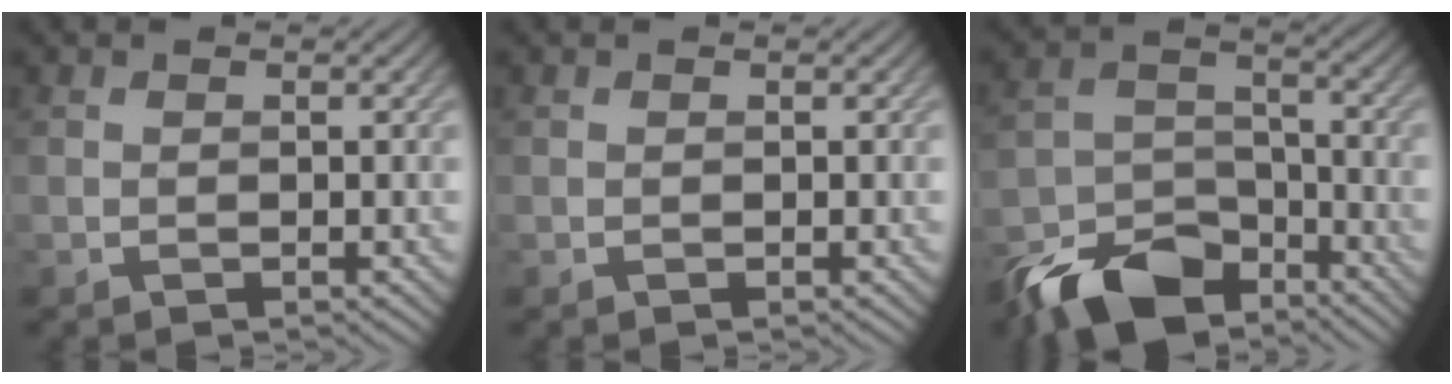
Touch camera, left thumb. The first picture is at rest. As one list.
[{"total": 0.0}, {"total": 12.8, "force": [-9.7, 5.9, 5.7], "torque": [-0.120, -0.013, -0.178]}]